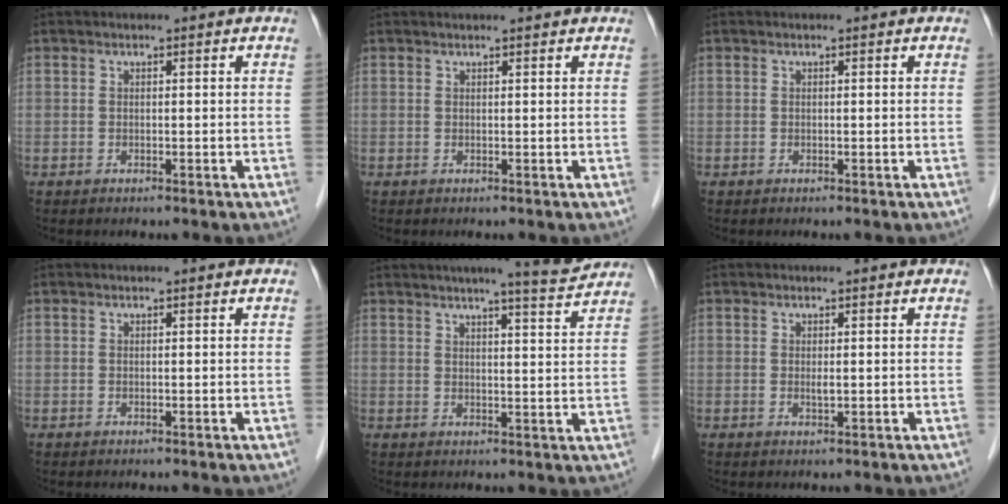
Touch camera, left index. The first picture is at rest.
{"total": 1.9, "force": [1.8, 0.0, 0.6], "torque": [-0.008, 0.009, 0.021]}
{"total": 0.0}
{"total": 0.0}
{"total": 6.7, "force": [6.1, -0.7, 2.8], "torque": [-0.047, -0.010, 0.075]}
{"total": 0.7, "force": [-0.1, 0.1, 0.7], "torque": [-0.017, -0.006, -0.001]}